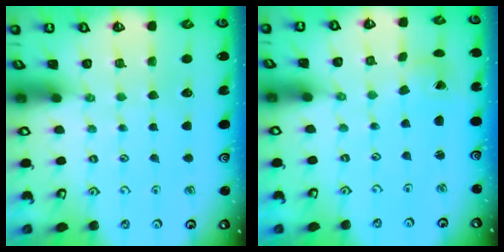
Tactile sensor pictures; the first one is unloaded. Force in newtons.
{"total": 0.0}